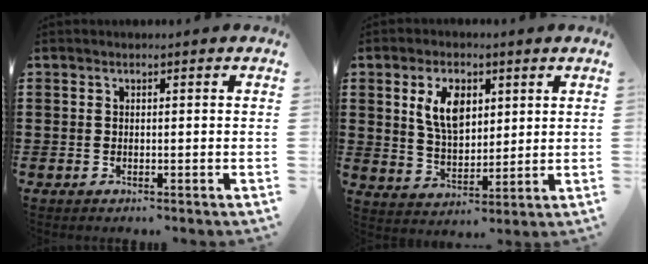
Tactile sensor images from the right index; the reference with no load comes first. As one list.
[{"total": 7.3, "force": [2.7, 4.2, 5.4], "torque": [-0.111, 0.011, 0.045]}]